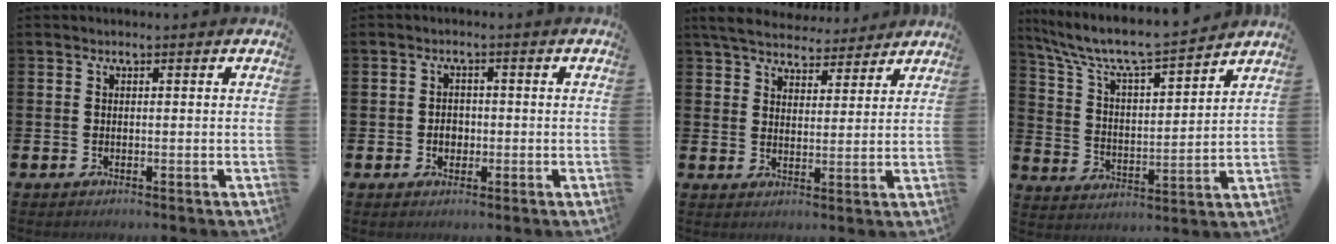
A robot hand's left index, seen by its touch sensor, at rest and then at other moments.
{"total": 2.1, "force": [-0.3, 1.8, 1.1], "torque": [-0.001, -0.003, -0.014]}
{"total": 5.8, "force": [5.4, 1.7, 1.0], "torque": [-0.035, -0.031, 0.094]}
{"total": 8.2, "force": [7.5, 1.2, 3.1], "torque": [-0.095, -0.051, 0.127]}